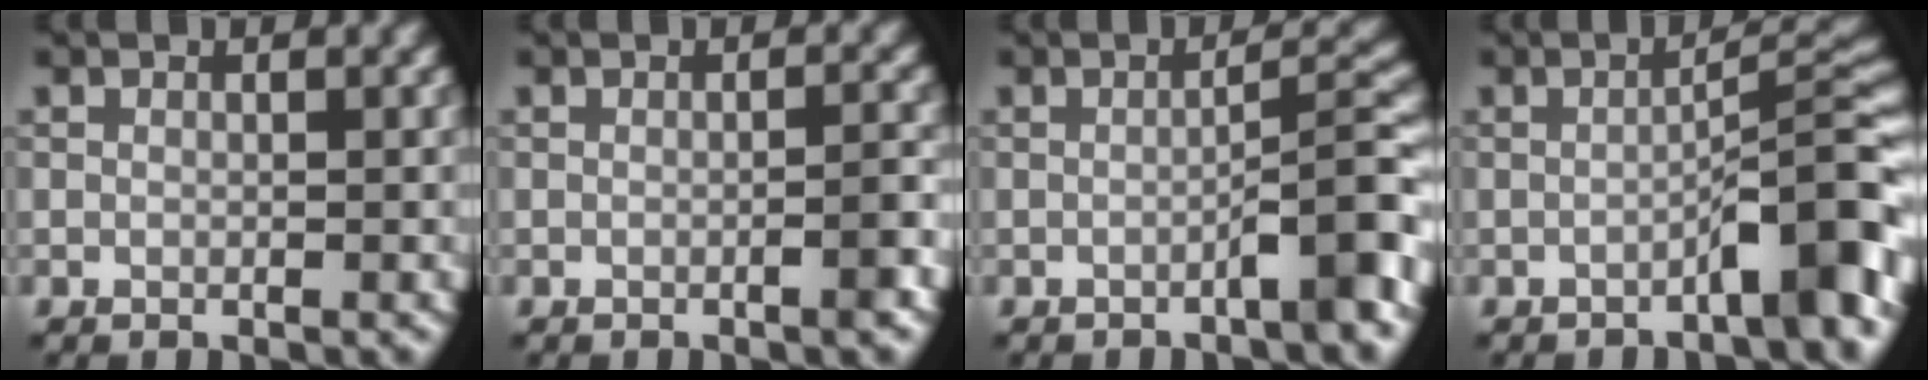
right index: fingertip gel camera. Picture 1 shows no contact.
{"total": 1.7, "force": [-0.7, 0.2, 1.6], "torque": [-0.020, 0.006, -0.015]}
{"total": 4.5, "force": [-2.1, 0.4, 3.9], "torque": [-0.054, 0.023, -0.037]}
{"total": 6.0, "force": [-3.0, 0.8, 5.1], "torque": [-0.070, 0.025, -0.051]}